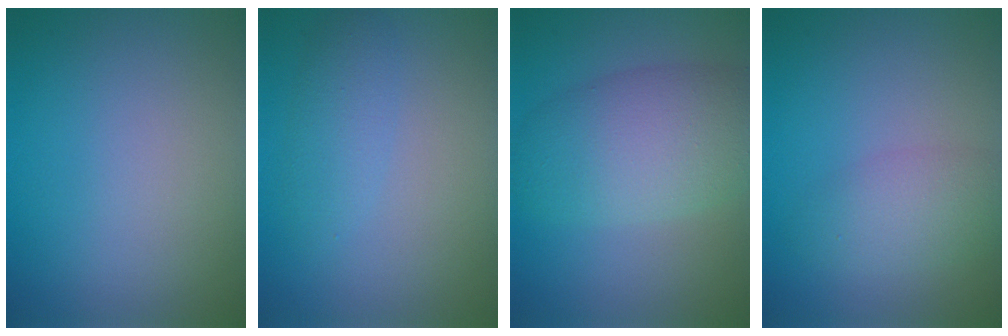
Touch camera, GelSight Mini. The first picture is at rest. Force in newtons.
{"total": 2.1, "press": 2.1, "slide": 0.1}
{"total": 7.0, "press": 7.0, "slide": 0.2}
{"total": 2.9, "press": 2.9, "slide": 0.1}